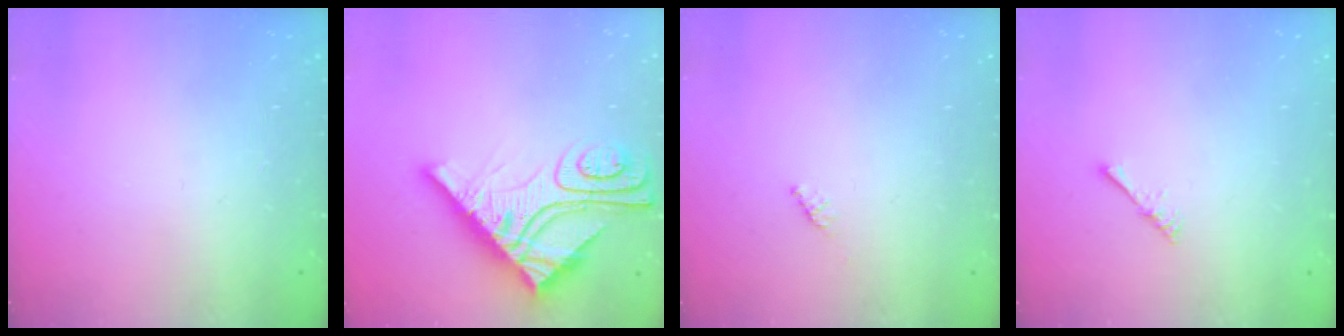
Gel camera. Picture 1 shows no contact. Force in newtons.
{"total": 17.0, "press": 16.9, "slide": 1.4}
{"total": 1.6, "press": 1.5, "slide": 0.4}
{"total": 1.7, "press": 1.6, "slide": 0.4}